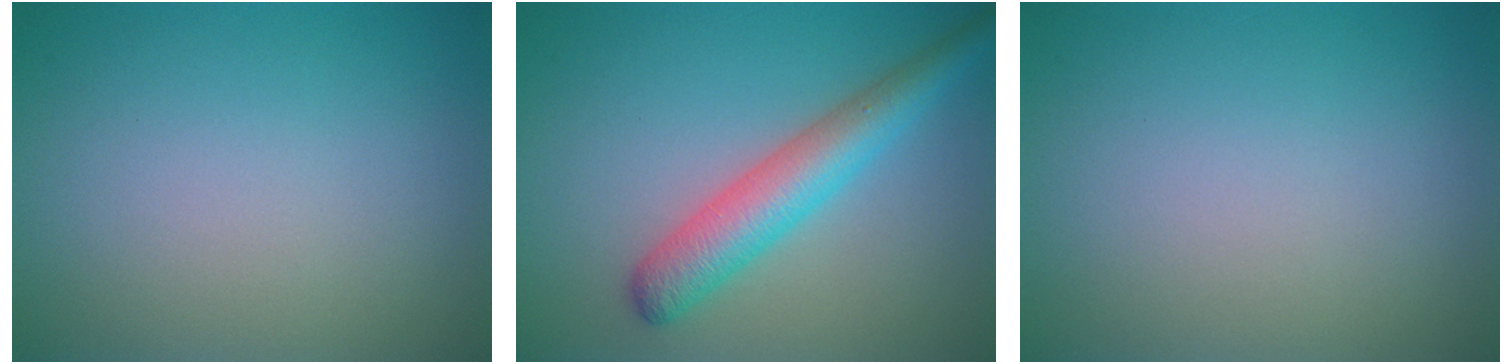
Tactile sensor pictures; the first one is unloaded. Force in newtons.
{"total": 4.8, "press": 4.8, "slide": 0.2}
{"total": 0.0}